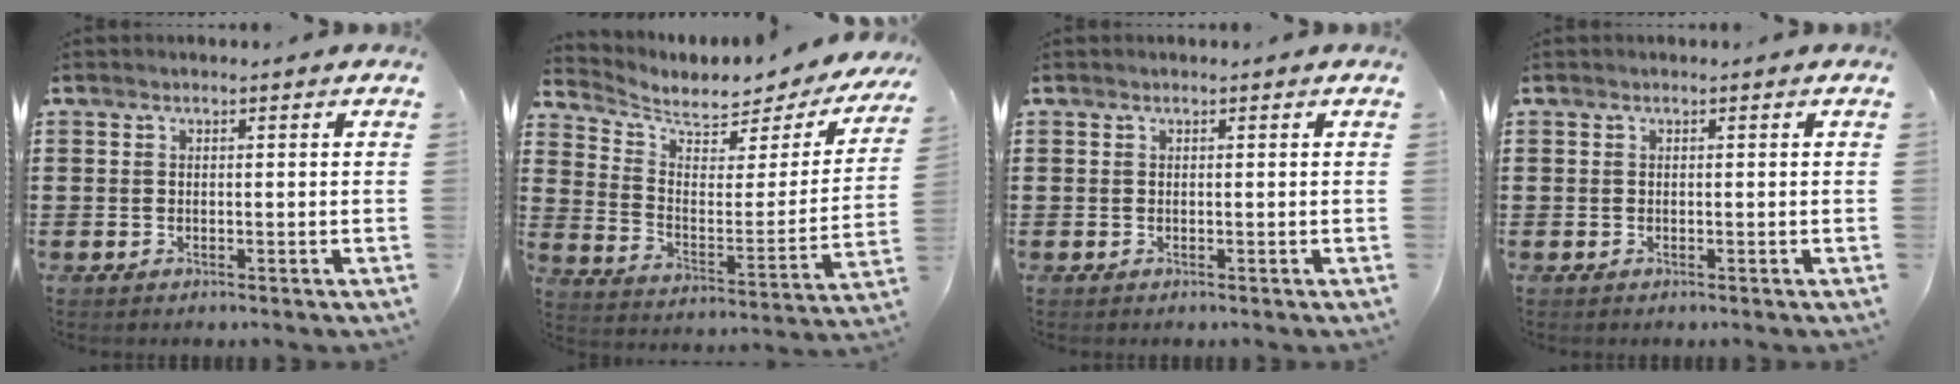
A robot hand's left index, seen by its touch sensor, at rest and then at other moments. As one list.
[{"total": 4.7, "force": [4.0, 1.9, 1.7], "torque": [-0.052, -0.038, 0.064]}, {"total": 0.0}, {"total": 0.0}]